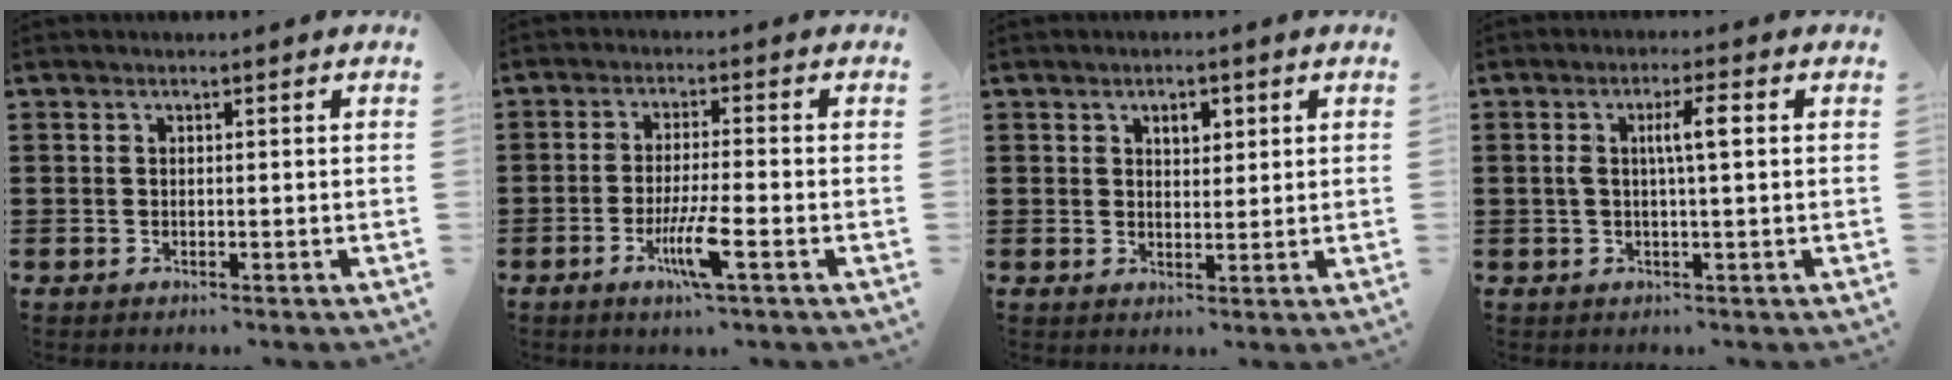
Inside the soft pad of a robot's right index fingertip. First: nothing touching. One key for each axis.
{"total": 6.6, "fx": -2.8, "fy": 0.6, "fz": 5.9, "tx": -0.114, "ty": -0.014, "tz": -0.052}
{"total": 2.6, "fx": 1.2, "fy": 1.7, "fz": 1.6, "tx": -0.022, "ty": 0.002, "tz": 0.017}
{"total": 4.2, "fx": 0.6, "fy": 0.6, "fz": 4.1, "tx": -0.079, "ty": 0.004, "tz": 0.006}